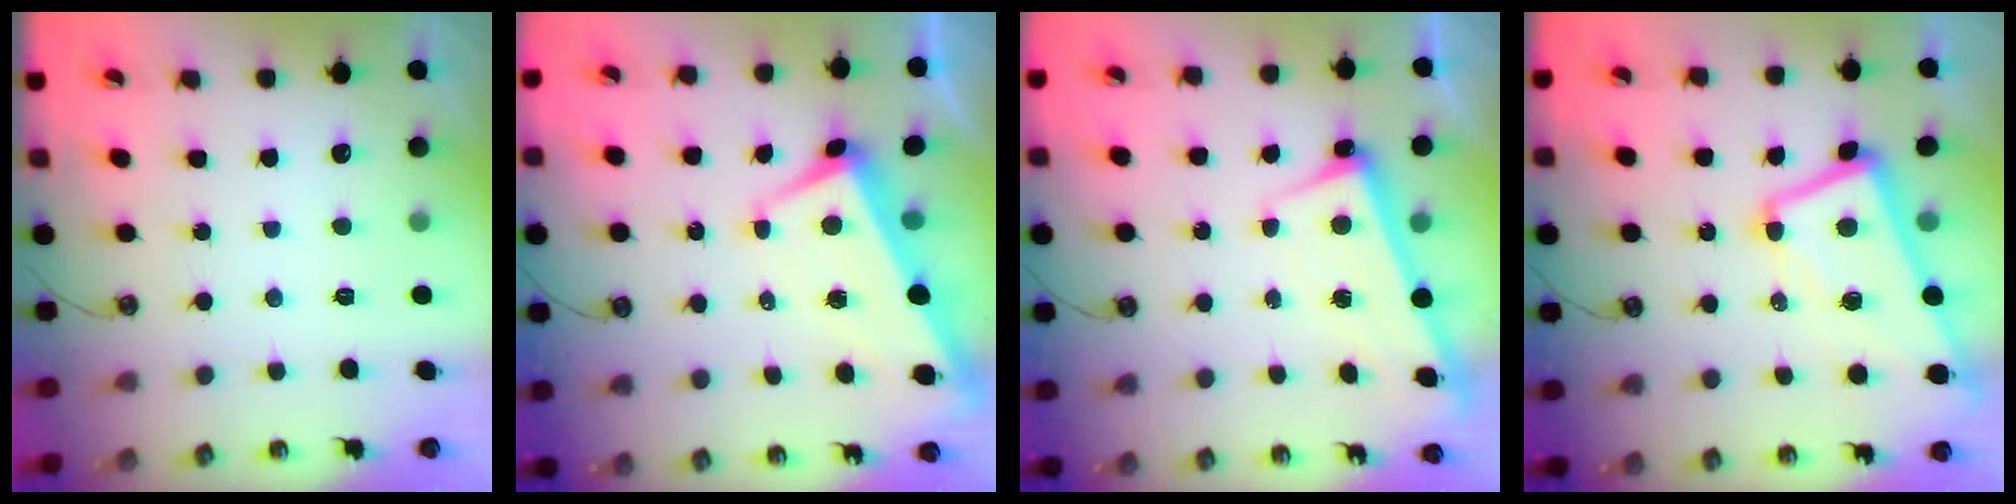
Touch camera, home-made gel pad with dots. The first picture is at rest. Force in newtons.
{"total": 1.2, "press": 0.6, "slide": 1.0}
{"total": 2.5, "press": 2.5, "slide": 0.6}
{"total": 7.2, "press": 7.1, "slide": 1.1}